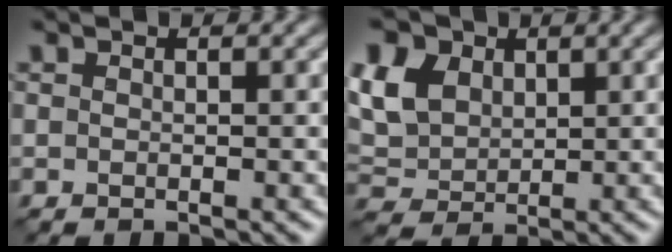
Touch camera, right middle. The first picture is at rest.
{"total": 11.6, "force": [5.2, 8.3, 6.3], "torque": [-0.153, 0.037, 0.088]}